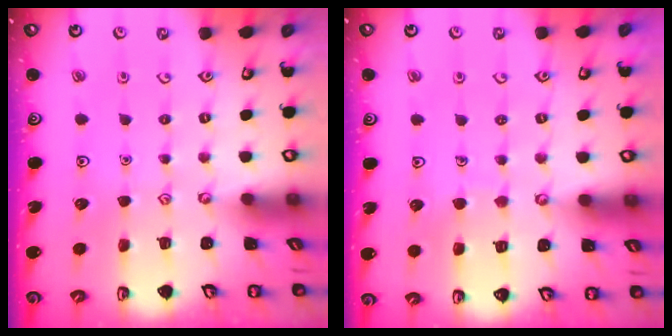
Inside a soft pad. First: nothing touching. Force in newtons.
{"total": 4.7, "press": 4.6, "slide": 0.4}